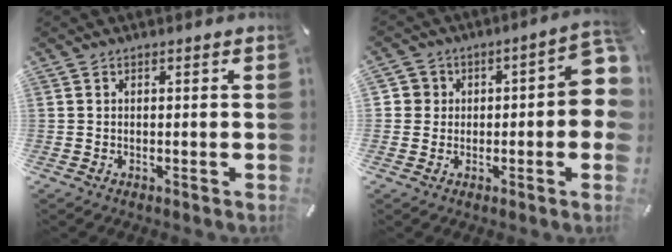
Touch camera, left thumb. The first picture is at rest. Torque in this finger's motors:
{"motor_torque": [-0.30, 1.04, 0.13, 0.09, 0.03]}